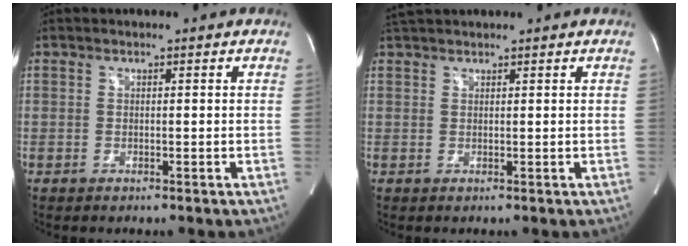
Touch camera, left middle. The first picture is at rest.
{"total": 3.4, "force": [3.2, 0.4, 1.1], "torque": [-0.024, 0.031, 0.060]}